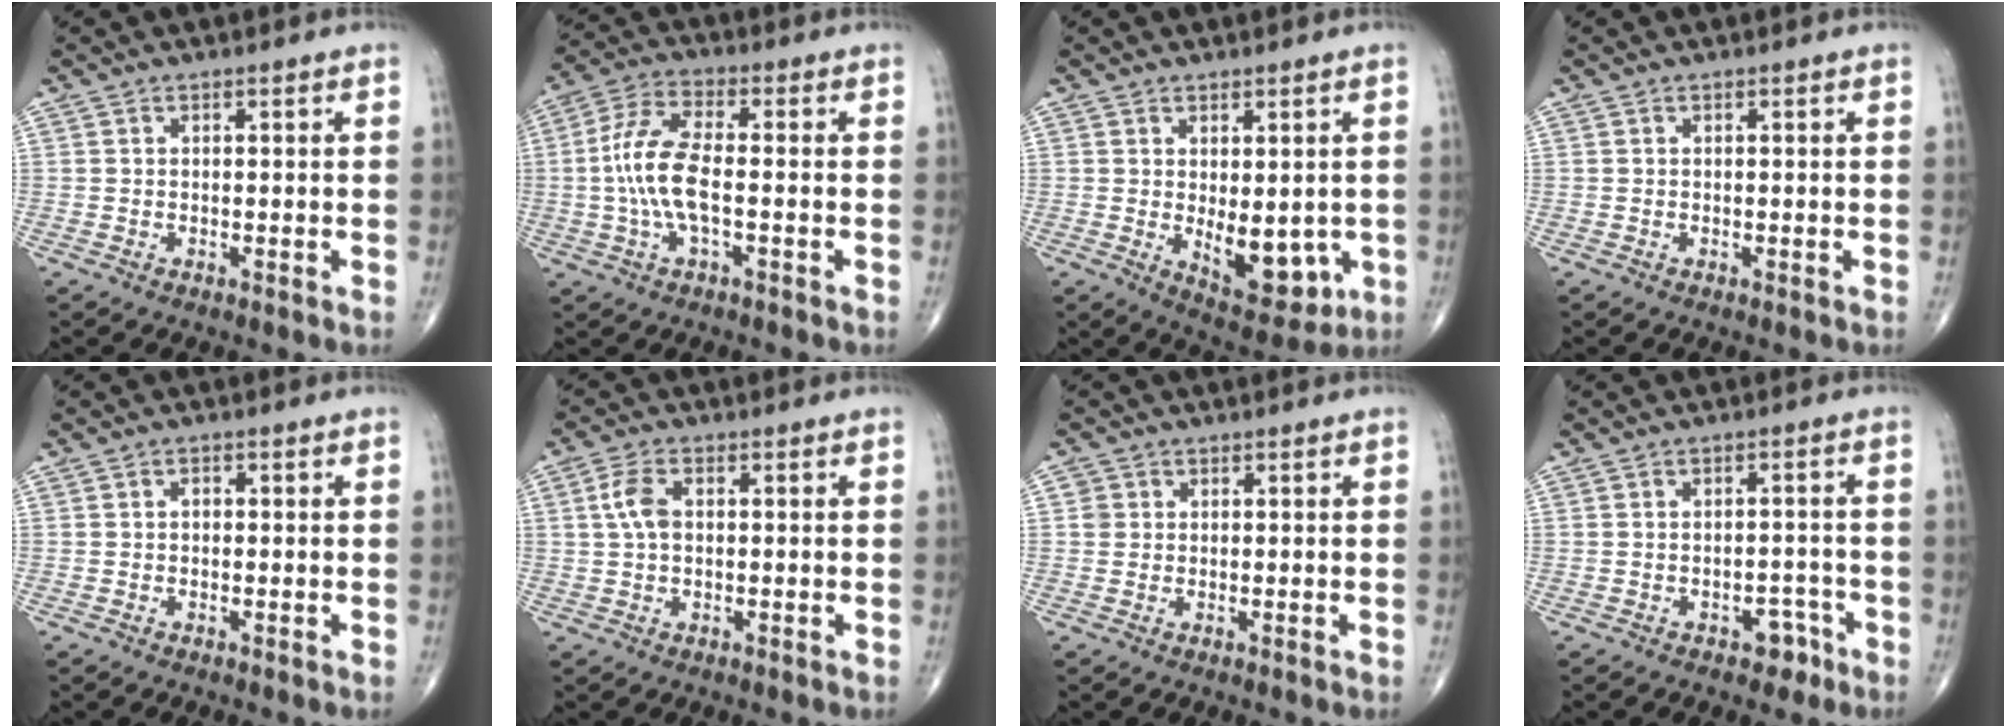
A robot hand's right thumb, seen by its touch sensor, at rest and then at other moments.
{"total": 10.4, "force": [-1.1, 4.0, 9.5], "torque": [-0.213, 0.024, -0.025]}
{"total": 9.6, "force": [-1.1, 5.1, 8.1], "torque": [-0.084, -0.017, 0.002]}
{"total": 0.0}
{"total": 1.1, "force": [0.0, 0.8, 0.7], "torque": [-0.003, 0.005, -0.004]}
{"total": 4.6, "force": [0.6, 2.7, 3.7], "torque": [-0.079, 0.008, 0.009]}
{"total": 1.7, "force": [0.3, 1.6, 0.2], "torque": [0.007, 0.003, 0.002]}
{"total": 3.8, "force": [-2.3, 2.4, 1.9], "torque": [-0.007, 0.022, -0.028]}